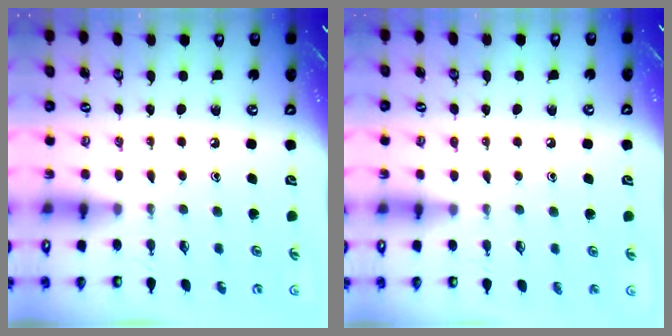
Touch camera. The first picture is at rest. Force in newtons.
{"total": 4.1, "press": 4.1, "slide": 0.5}